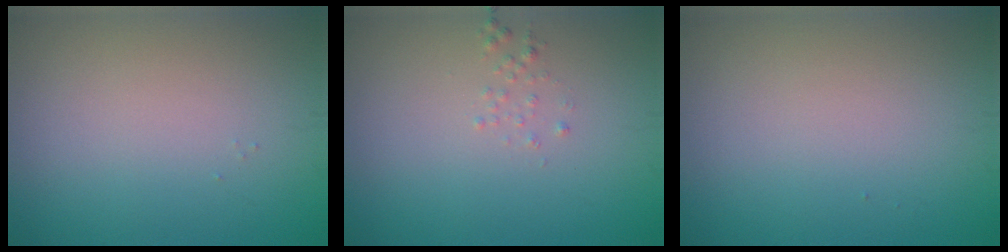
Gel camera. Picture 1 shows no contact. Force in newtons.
{"total": 0.7, "press": 0.6, "slide": 0.1}
{"total": 0.0}